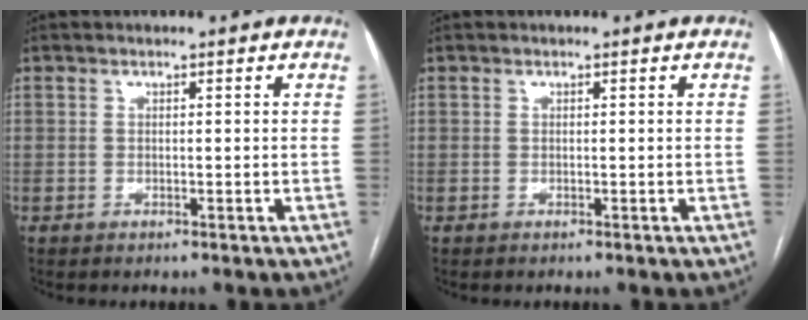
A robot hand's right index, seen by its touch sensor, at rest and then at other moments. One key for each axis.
{"total": 0.0}